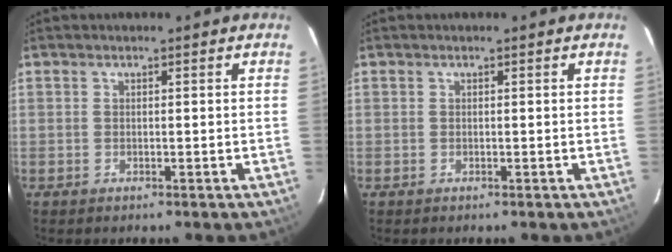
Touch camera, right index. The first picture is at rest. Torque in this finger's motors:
{"motor_torque": [0.00, 0.00, 0.00, 0.00]}